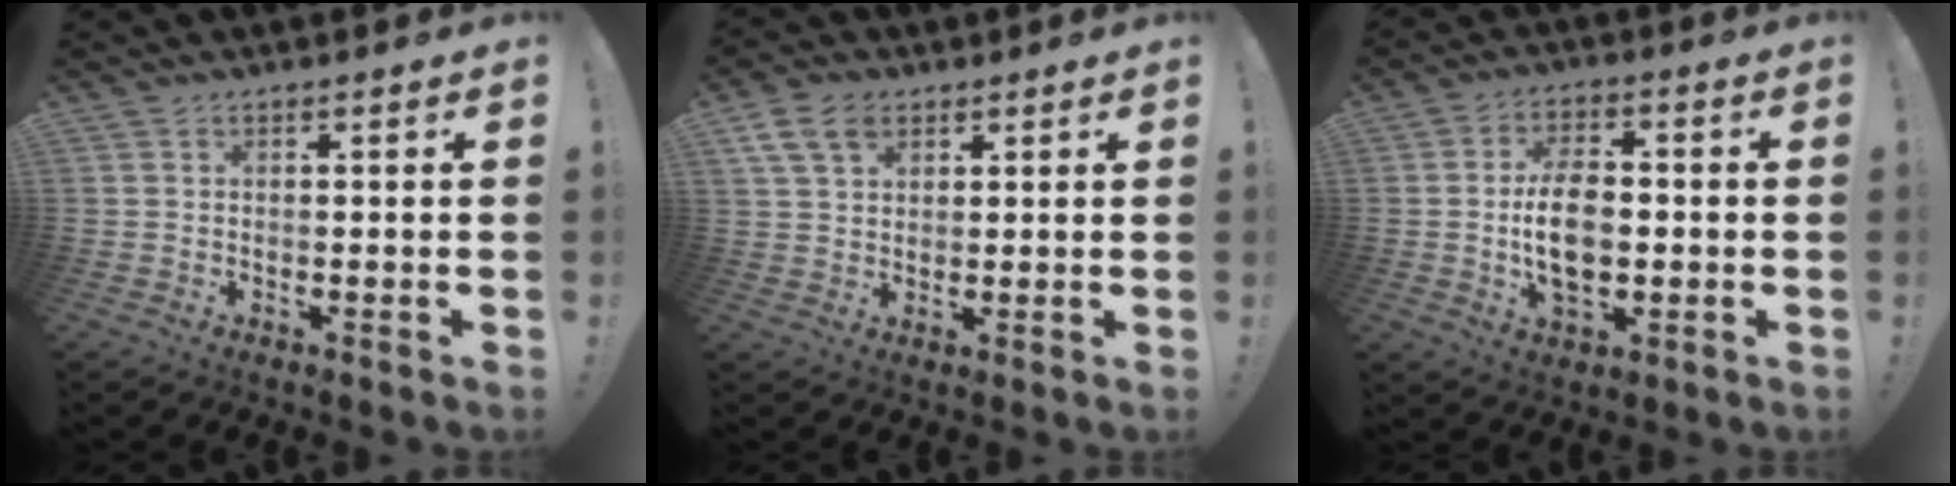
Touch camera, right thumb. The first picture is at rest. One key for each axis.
{"total": 8.5, "fx": 4.3, "fy": 5.7, "fz": 4.7, "tx": -0.079, "ty": -0.005, "tz": 0.085}
{"total": 12.3, "fx": -1.1, "fy": 7.6, "fz": 9.6, "tx": -0.176, "ty": -0.001, "tz": -0.023}